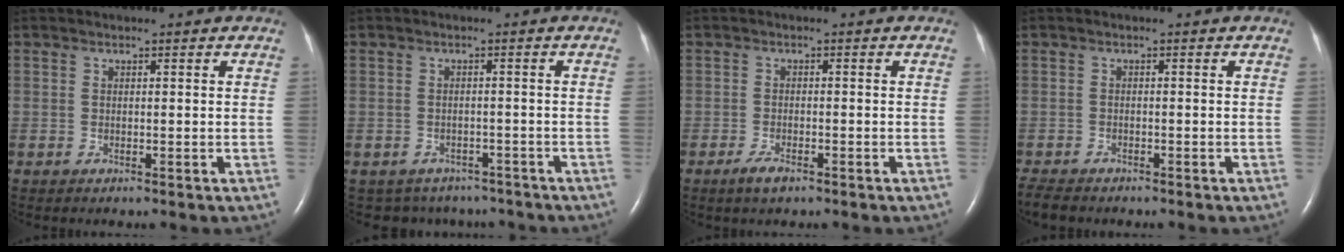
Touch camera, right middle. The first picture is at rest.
{"total": 7.0, "force": [-5.9, 3.7, 0.3], "torque": [-0.005, 0.011, -0.065]}
{"total": 2.4, "force": [-1.7, 0.7, 1.6], "torque": [-0.041, -0.004, -0.030]}
{"total": 3.4, "force": [-3.0, 1.0, 1.1], "torque": [-0.024, -0.011, -0.050]}